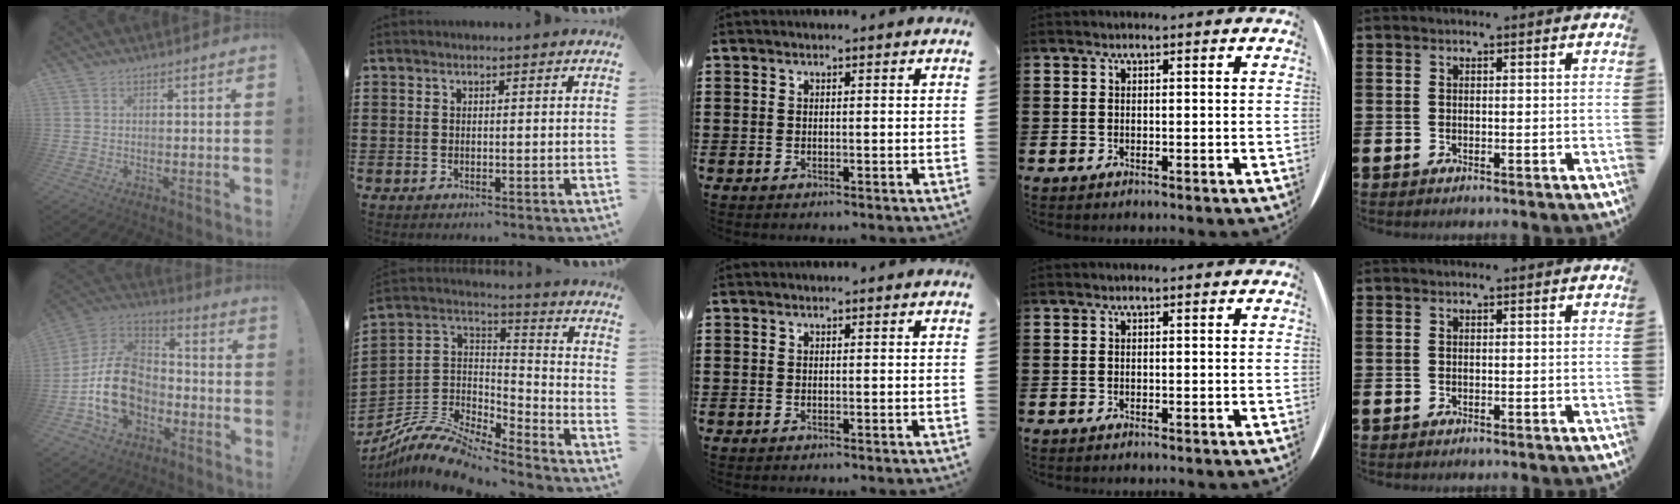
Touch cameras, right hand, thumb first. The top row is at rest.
{"thumb": {"total": 18.4, "force": [-5.2, 13.7, 11.2], "torque": [-0.209, 0.040, -0.079]}, "index": {"total": 10.6, "force": [-9.2, 2.6, 4.5], "torque": [-0.097, 0.022, -0.185]}}